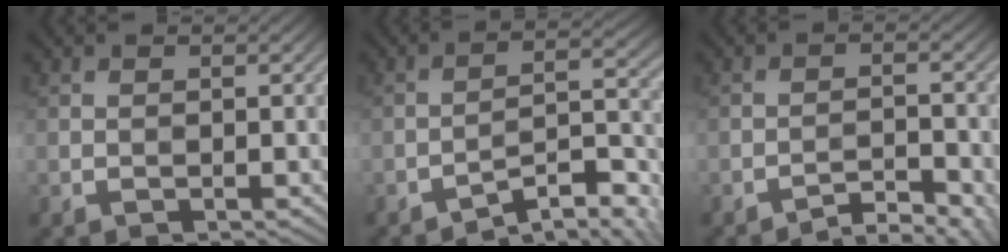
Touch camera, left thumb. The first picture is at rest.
{"total": 7.5, "force": [-5.9, 1.5, 4.3], "torque": [-0.067, 0.012, -0.102]}
{"total": 4.9, "force": [-4.0, 0.8, 2.8], "torque": [-0.041, 0.011, -0.064]}